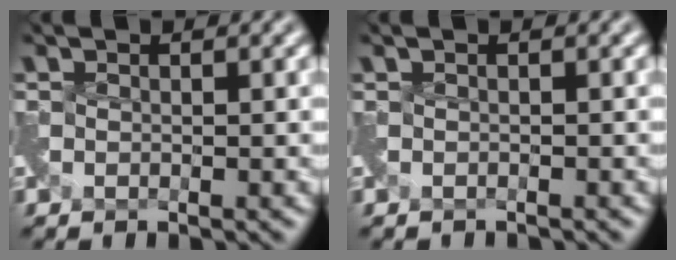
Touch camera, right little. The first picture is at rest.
{"total": 0.7, "force": [-0.7, 0.1, 0.0], "torque": [0.000, -0.010, -0.018]}